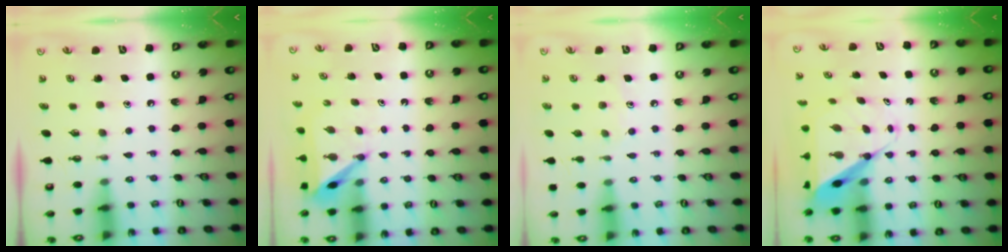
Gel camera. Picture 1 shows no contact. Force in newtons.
{"total": 4.9, "press": 4.9, "slide": 0.1}
{"total": 5.0, "press": 4.9, "slide": 0.5}
{"total": 9.3, "press": 9.3, "slide": 0.8}